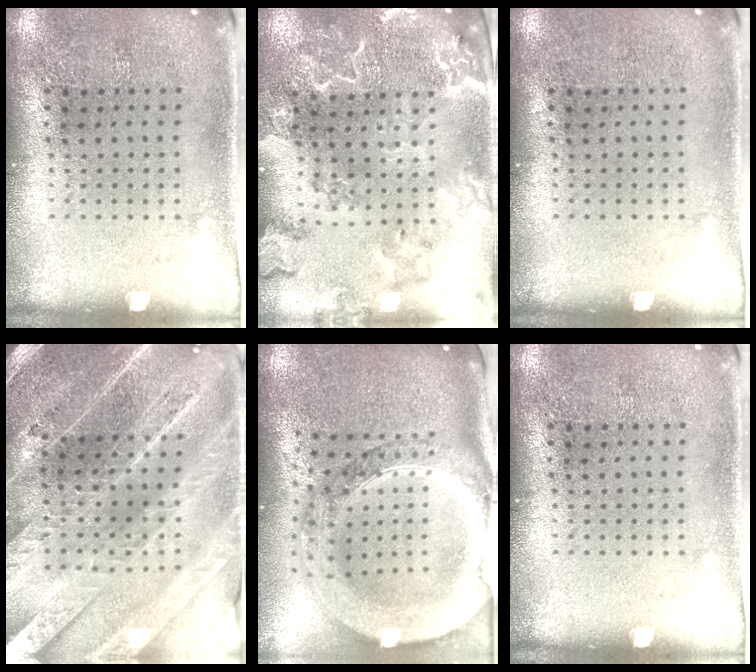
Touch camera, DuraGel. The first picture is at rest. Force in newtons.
{"total": 2.6, "press": 2.4, "slide": 0.8}
{"total": 0.0}
{"total": 4.8, "press": 4.3, "slide": 2.2}
{"total": 3.6, "press": 2.9, "slide": 2.1}
{"total": 0.0}